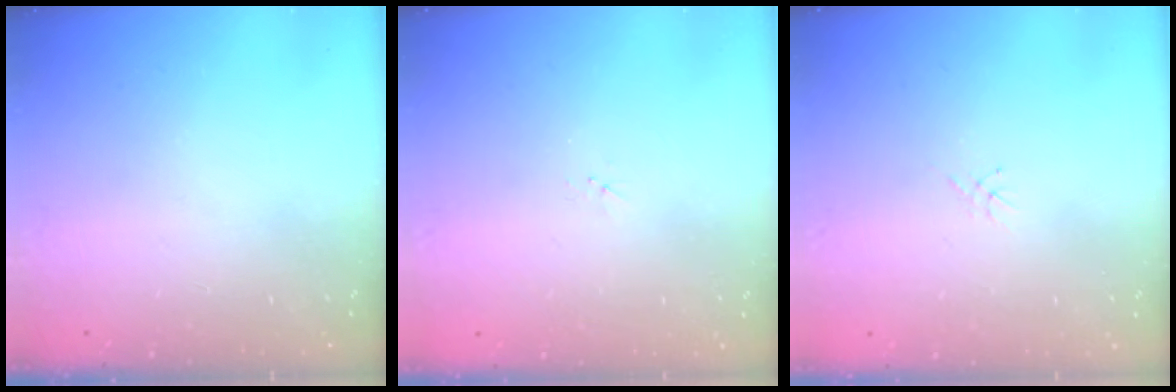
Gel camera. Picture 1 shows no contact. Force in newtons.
{"total": 1.9, "press": 1.9, "slide": 0.3}
{"total": 1.3, "press": 1.2, "slide": 0.4}